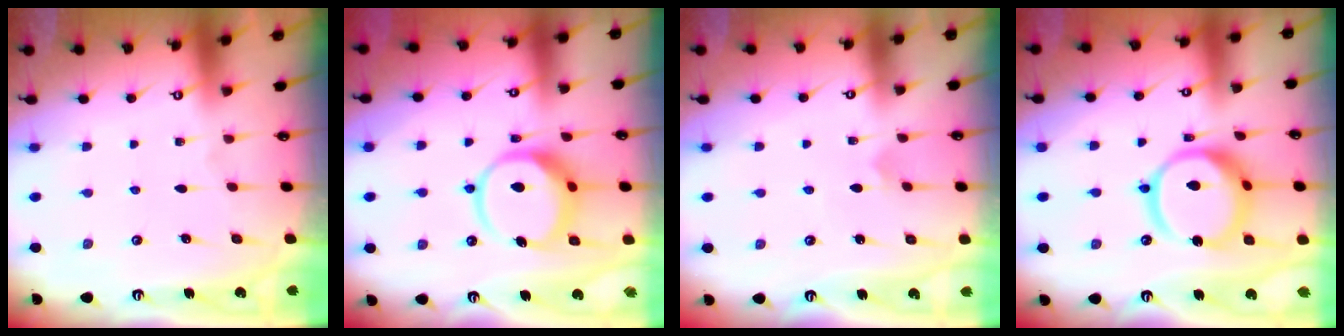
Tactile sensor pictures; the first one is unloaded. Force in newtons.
{"total": 12.7, "press": 12.6, "slide": 1.6}
{"total": 3.0, "press": 3.0, "slide": 0.2}
{"total": 15.4, "press": 15.3, "slide": 1.7}